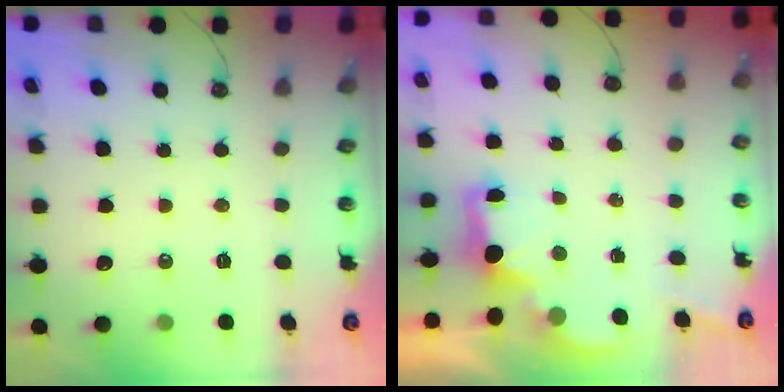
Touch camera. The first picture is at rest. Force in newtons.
{"total": 2.2, "press": 2.1, "slide": 0.8}